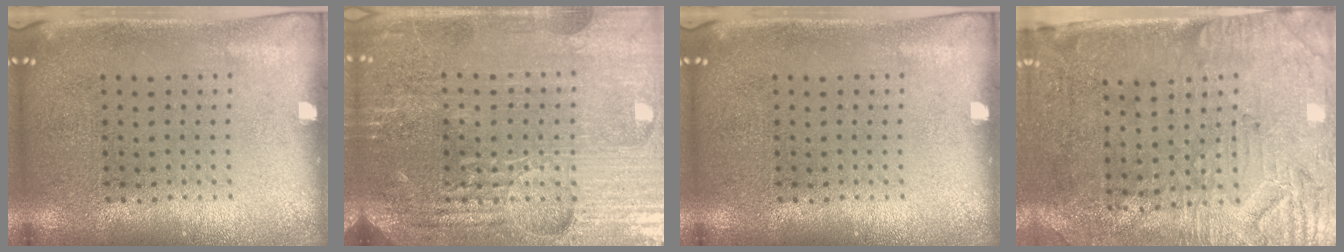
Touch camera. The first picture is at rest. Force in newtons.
{"total": 4.9, "press": 4.6, "slide": 1.8}
{"total": 0.0}
{"total": 3.1, "press": 2.7, "slide": 1.5}